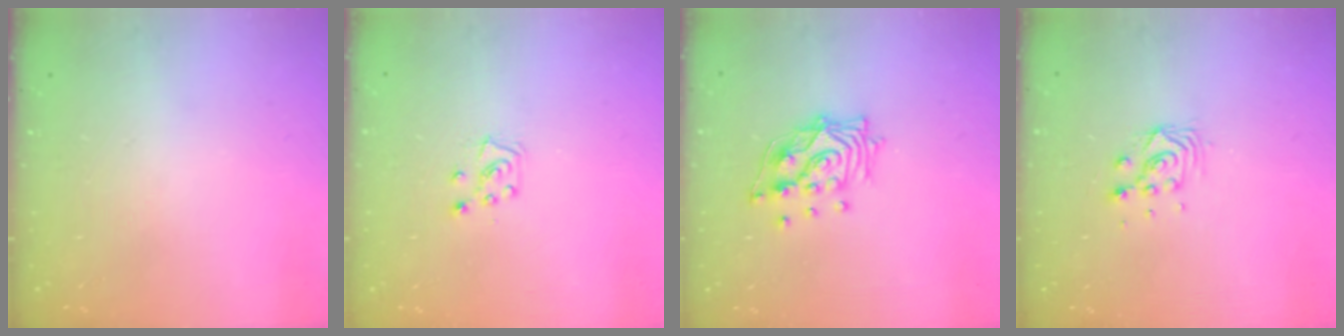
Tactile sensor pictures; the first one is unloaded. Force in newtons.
{"total": 5.4, "press": 5.4, "slide": 0.6}
{"total": 12.9, "press": 12.8, "slide": 1.2}
{"total": 6.2, "press": 6.2, "slide": 0.2}